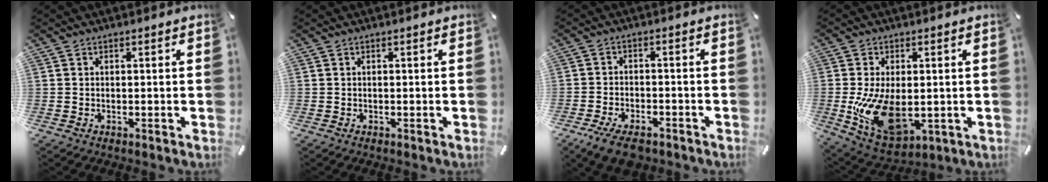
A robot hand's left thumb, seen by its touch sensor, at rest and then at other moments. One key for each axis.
{"total": 0.0}
{"total": 6.1, "fx": -4.3, "fy": 2.8, "fz": 3.4, "tx": -0.069, "ty": 0.017, "tz": -0.080}
{"total": 14.3, "fx": -1.5, "fy": 8.7, "fz": 11.2, "tx": -0.240, "ty": -0.014, "tz": -0.019}